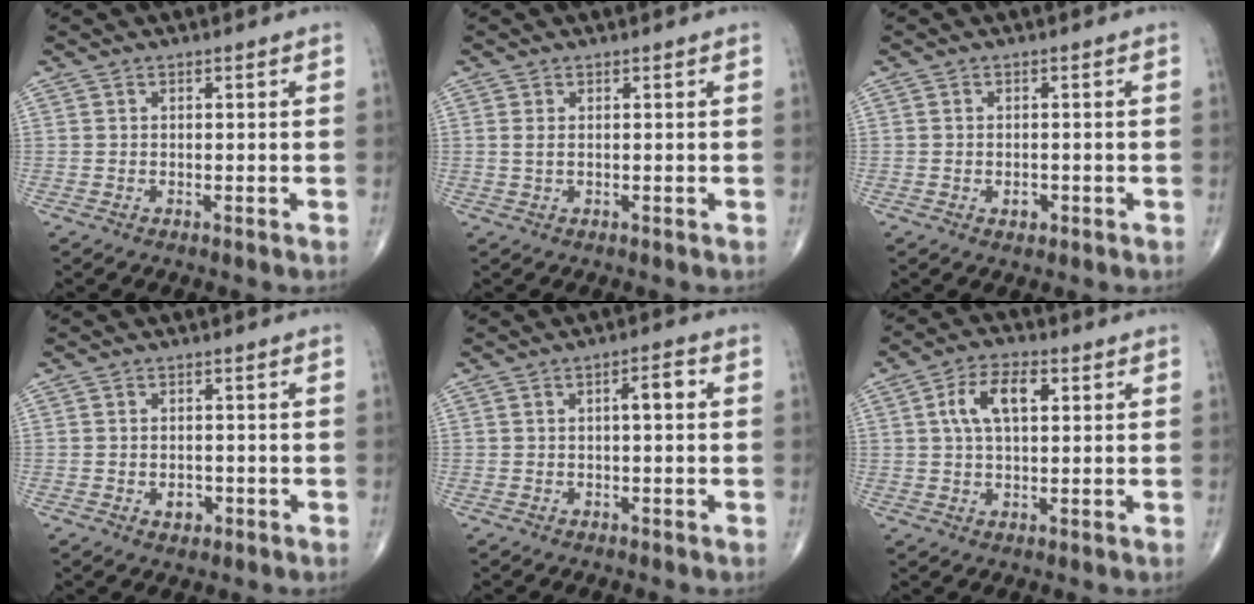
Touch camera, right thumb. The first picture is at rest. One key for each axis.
{"total": 1.0, "fx": 0.3, "fy": 0.4, "fz": 0.9, "tx": -0.024, "ty": 0.004, "tz": 0.009}
{"total": 1.6, "fx": -0.6, "fy": 1.1, "fz": 1.0, "tx": -0.011, "ty": 0.002, "tz": -0.007}
{"total": 2.4, "fx": -0.9, "fy": 1.7, "fz": 1.4, "tx": -0.012, "ty": 0.003, "tz": -0.008}
{"total": 3.1, "fx": 0.2, "fy": 0.9, "fz": 2.9, "tx": -0.045, "ty": 0.010, "tz": 0.000}
{"total": 8.0, "fx": 2.1, "fy": 4.1, "fz": 6.6, "tx": -0.123, "ty": 0.012, "tz": 0.036}